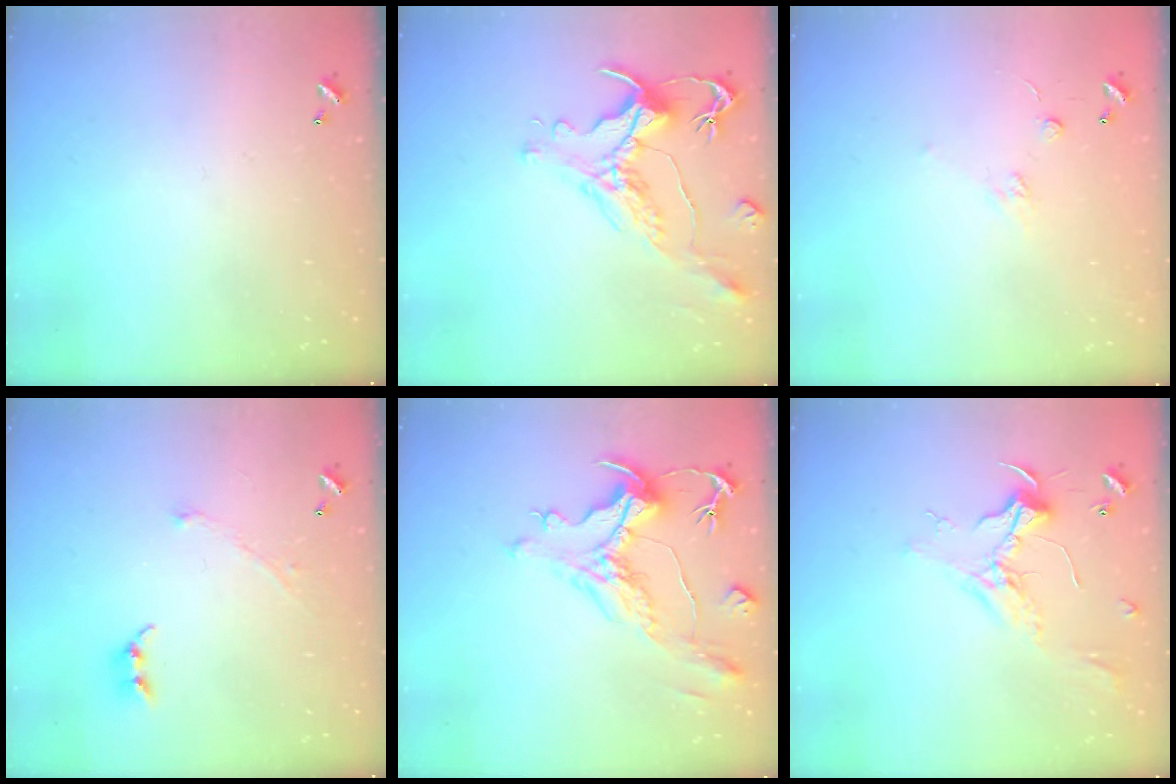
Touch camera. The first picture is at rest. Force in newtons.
{"total": 1.6, "press": 0.9, "slide": 1.3}
{"total": 2.5, "press": 2.3, "slide": 1.0}
{"total": 2.9, "press": 2.9, "slide": 0.4}
{"total": 1.9, "press": 0.8, "slide": 1.8}
{"total": 2.4, "press": 2.3, "slide": 0.9}